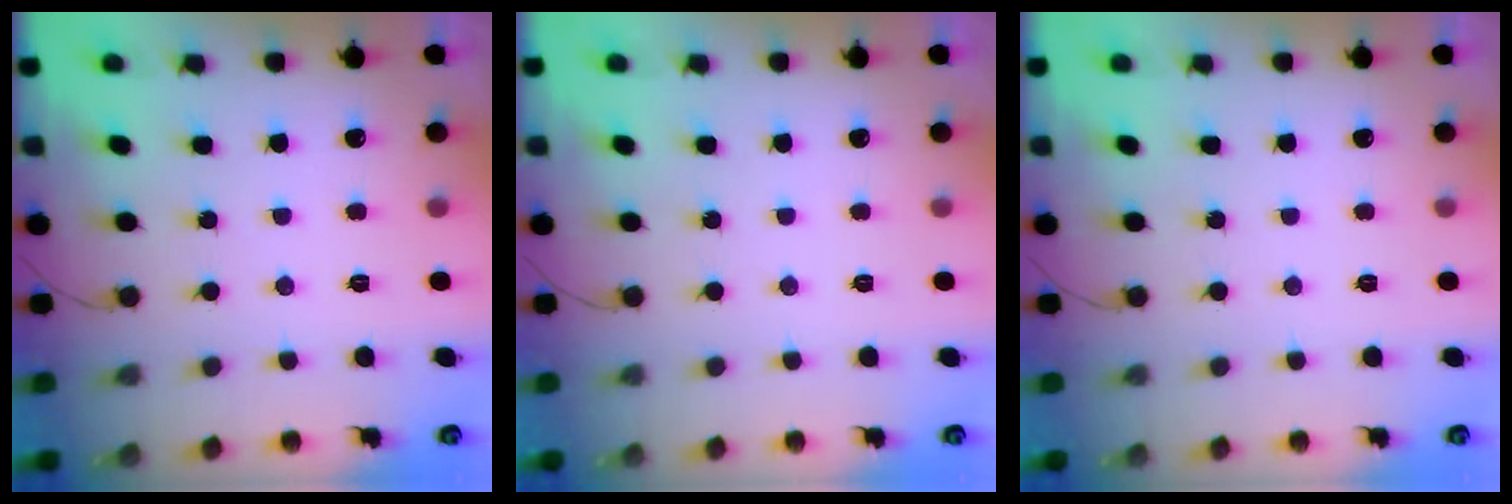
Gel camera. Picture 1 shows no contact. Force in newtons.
{"total": 0.0}
{"total": 0.0}